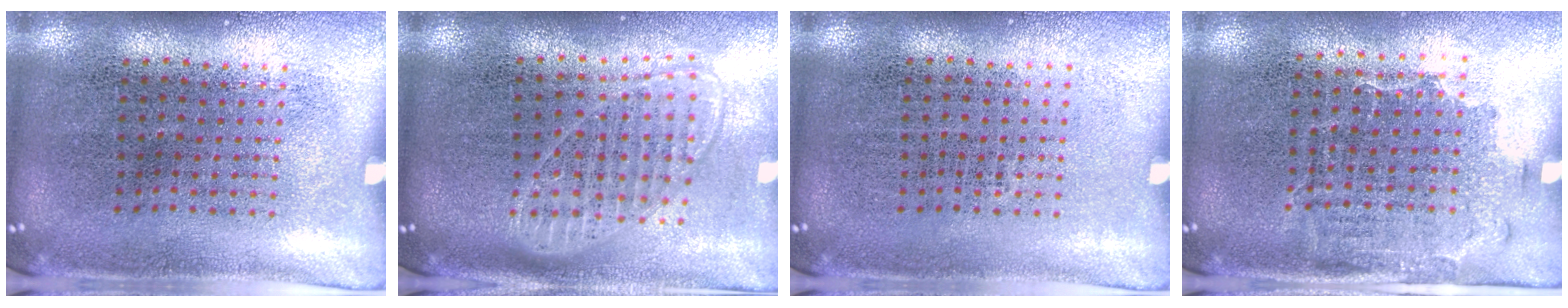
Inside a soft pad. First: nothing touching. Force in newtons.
{"total": 1.8, "press": 1.5, "slide": 1.0}
{"total": 0.0}
{"total": 1.6, "press": 1.3, "slide": 1.0}